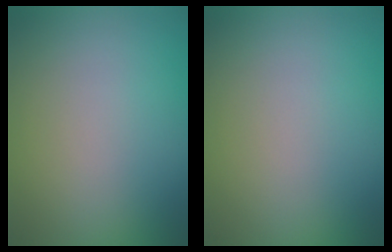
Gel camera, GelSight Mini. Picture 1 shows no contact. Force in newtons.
{"total": 0.0}